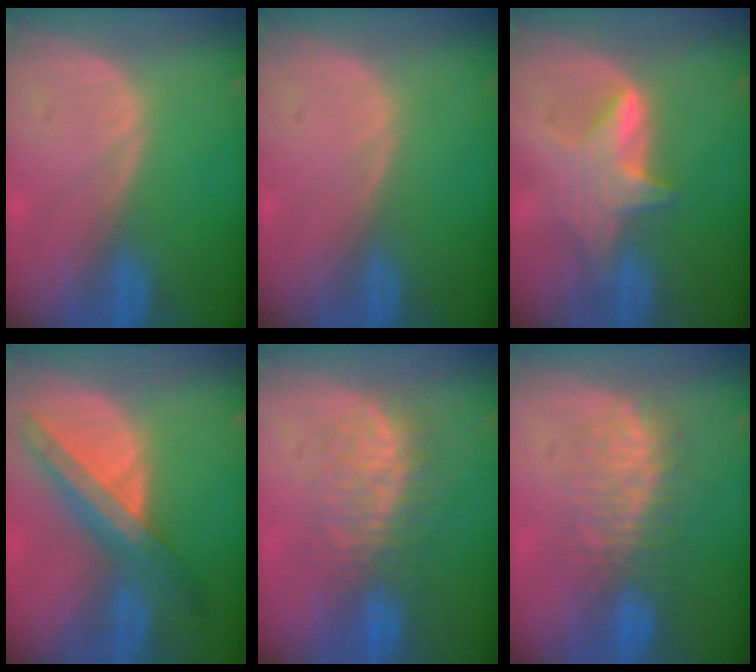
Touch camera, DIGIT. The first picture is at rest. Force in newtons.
{"total": 0.0}
{"total": 5.4, "press": 5.4, "slide": 0.6}
{"total": 8.4, "press": 7.4, "slide": 4.0}
{"total": 7.8, "press": 7.5, "slide": 2.1}
{"total": 7.8, "press": 7.5, "slide": 2.2}